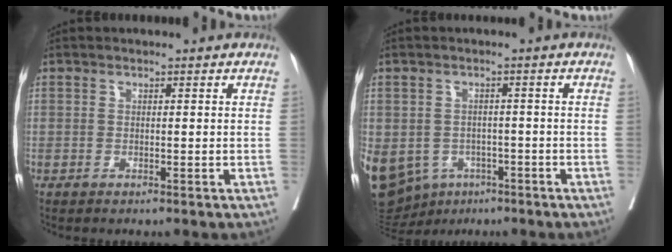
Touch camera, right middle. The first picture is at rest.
{"total": 25.1, "force": [-10.6, 20.1, 10.7], "torque": [-0.369, -0.017, -0.146]}